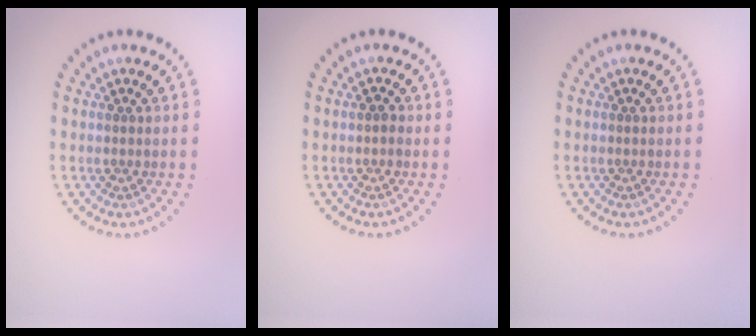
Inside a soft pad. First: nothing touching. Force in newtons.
{"total": 0.8, "press": 0.8, "slide": 0.1}
{"total": 0.0}